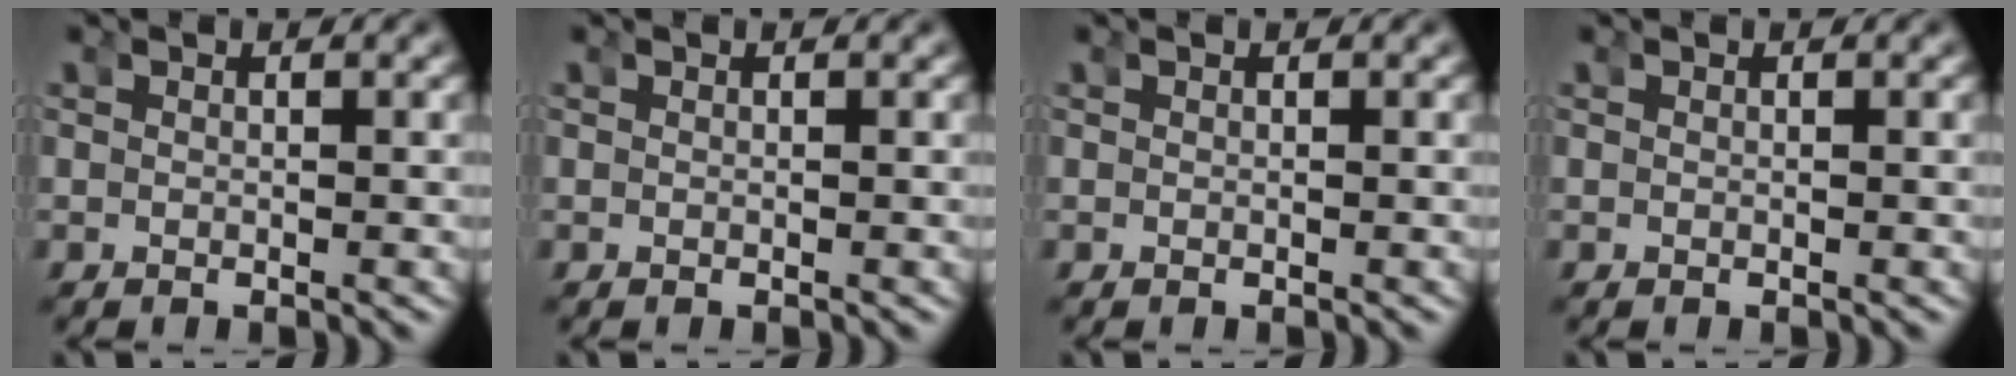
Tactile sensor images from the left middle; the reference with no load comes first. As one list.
[{"total": 0.0}, {"total": 0.0}, {"total": 0.0}]